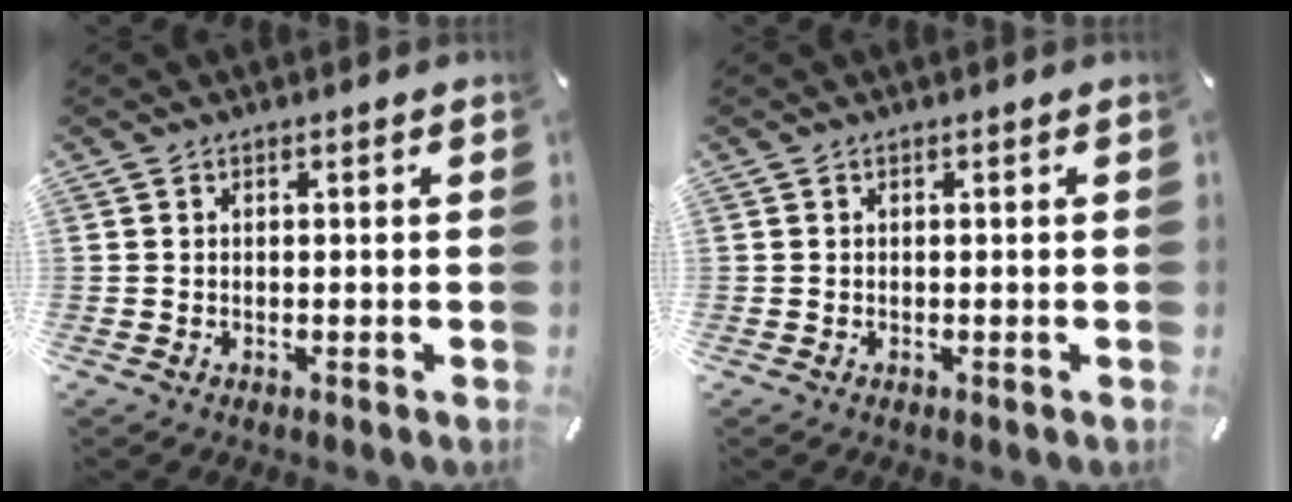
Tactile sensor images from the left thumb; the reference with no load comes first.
{"total": 0.0}